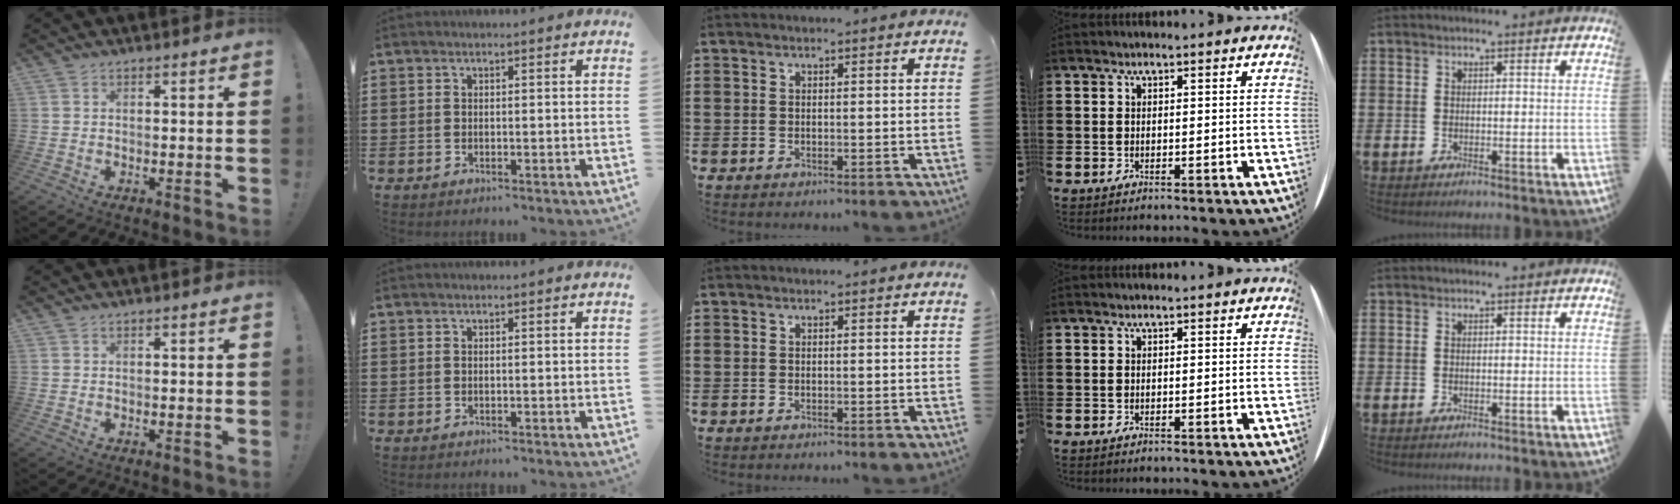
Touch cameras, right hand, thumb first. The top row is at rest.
{}